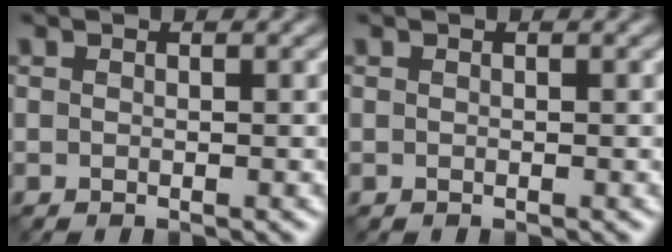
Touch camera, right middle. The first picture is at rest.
{"total": 0.0}